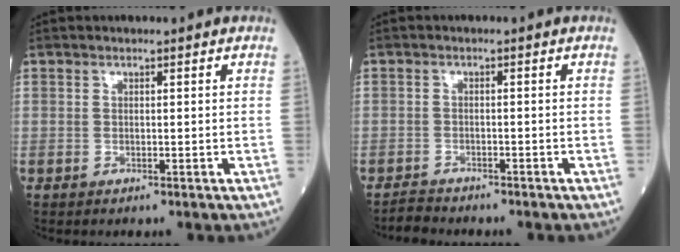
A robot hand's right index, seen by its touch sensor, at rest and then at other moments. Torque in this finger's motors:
{"motor_torque": [-0.85, 0.42, -1.05, -0.21]}